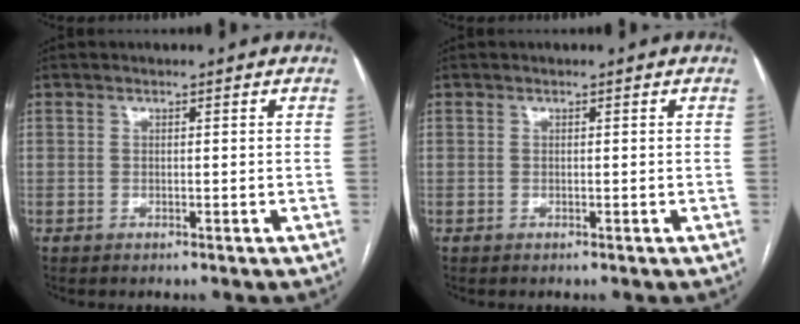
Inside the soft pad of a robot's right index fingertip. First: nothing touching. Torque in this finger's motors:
{"motor_torque": [0.00, 0.00, 0.00, 0.00]}